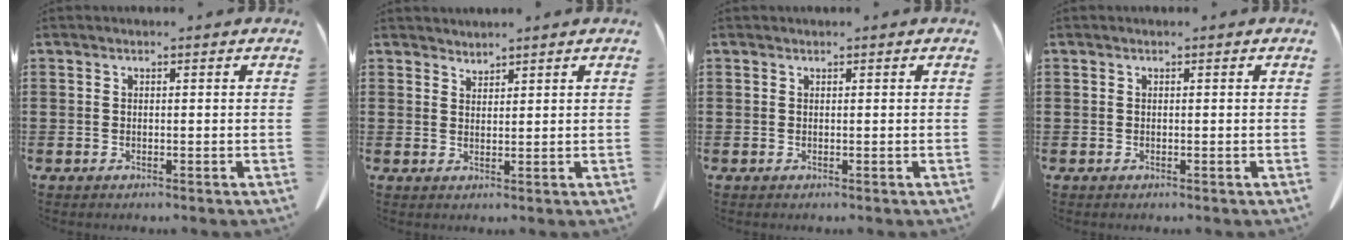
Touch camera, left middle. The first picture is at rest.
{"total": 1.6, "force": [1.6, 0.0, -0.2], "torque": [0.001, -0.001, 0.031]}
{"total": 0.0}
{"total": 0.0}